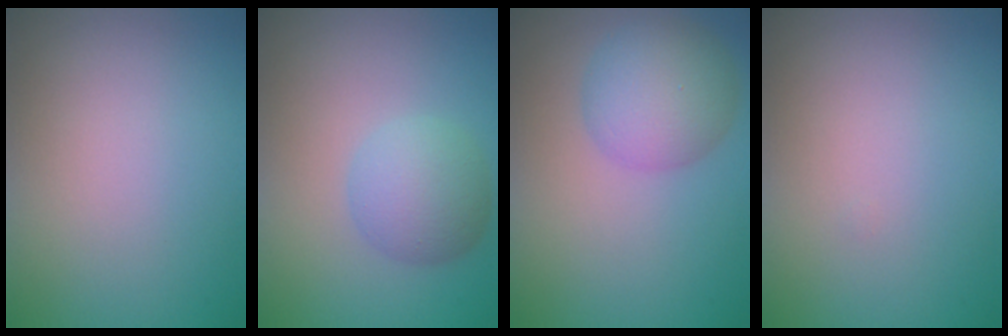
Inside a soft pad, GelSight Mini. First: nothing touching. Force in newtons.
{"total": 4.0, "press": 4.0, "slide": 0.1}
{"total": 5.1, "press": 5.1, "slide": 0.2}
{"total": 0.0}